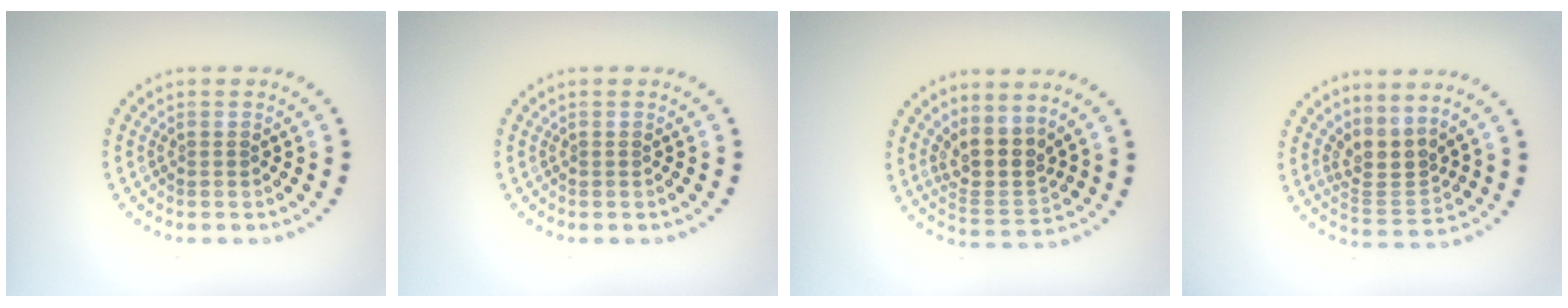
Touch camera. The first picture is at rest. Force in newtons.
{"total": 0.0}
{"total": 3.7, "press": 2.9, "slide": 2.3}
{"total": 3.0, "press": 2.1, "slide": 2.1}